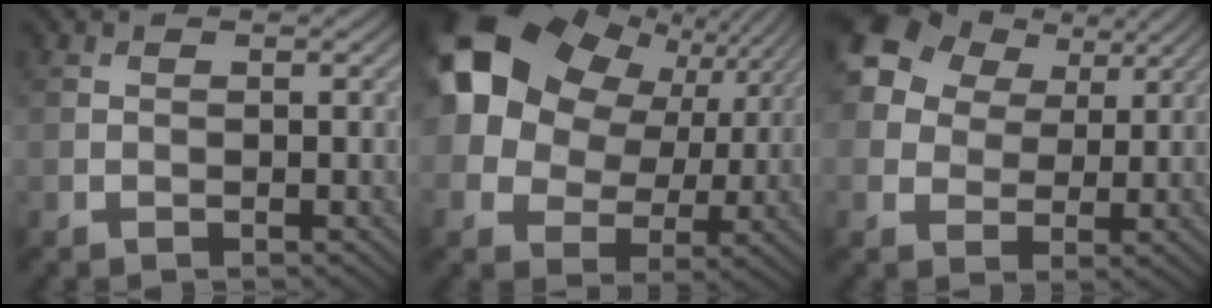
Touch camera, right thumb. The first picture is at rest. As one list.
[{"total": 18.4, "force": [6.5, 13.2, 11.0], "torque": [-0.241, 0.034, 0.111]}, {"total": 13.0, "force": [6.3, 9.3, 6.6], "torque": [-0.186, 0.056, 0.111]}]